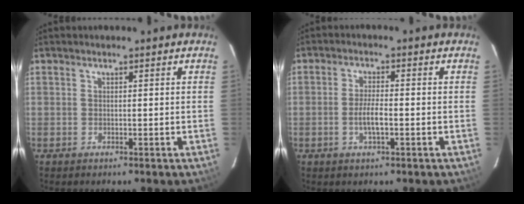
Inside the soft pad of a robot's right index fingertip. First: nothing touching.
{"total": 3.7, "force": [-1.2, 0.8, 3.4], "torque": [-0.068, -0.003, -0.021]}